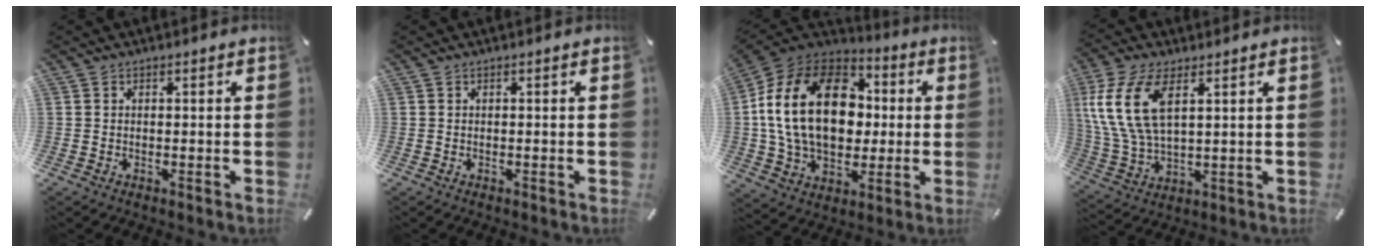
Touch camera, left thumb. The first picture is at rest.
{"total": 0.0}
{"total": 24.0, "force": [2.1, 16.9, 16.9], "torque": [-0.338, 0.017, 0.035]}
{"total": 13.3, "force": [5.0, 6.9, 10.3], "torque": [-0.248, -0.010, 0.088]}